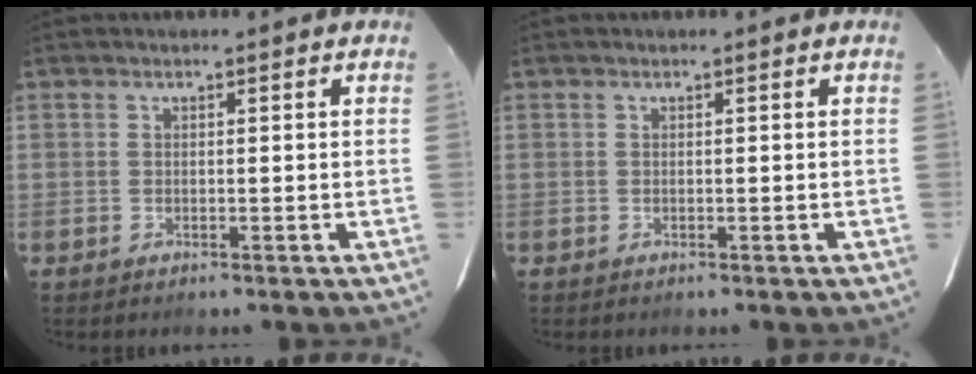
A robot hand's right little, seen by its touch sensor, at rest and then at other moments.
{"total": 0.0}